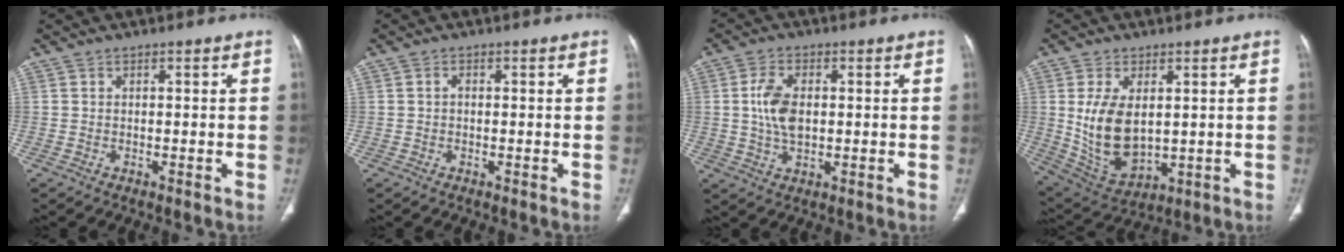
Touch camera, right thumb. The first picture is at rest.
{"total": 0.8, "force": [0.0, 0.6, 0.5], "torque": [-0.008, 0.002, -0.003]}
{"total": 7.1, "force": [0.6, 4.1, 5.8], "torque": [-0.114, 0.000, 0.012]}
{"total": 12.5, "force": [1.4, 7.3, 10.1], "torque": [-0.179, -0.016, 0.049]}